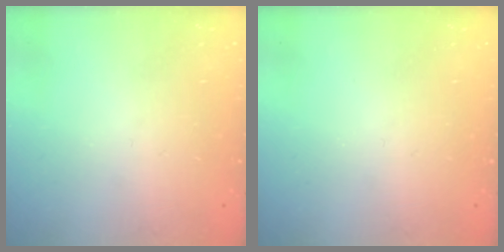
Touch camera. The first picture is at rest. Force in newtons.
{"total": 0.0}